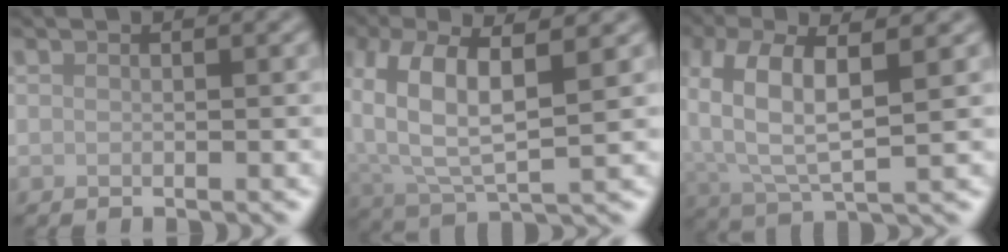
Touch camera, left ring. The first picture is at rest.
{"total": 8.1, "force": [2.1, 3.5, 7.1], "torque": [-0.153, 0.004, 0.033]}
{"total": 7.4, "force": [1.6, 3.0, 6.6], "torque": [-0.141, 0.007, 0.022]}